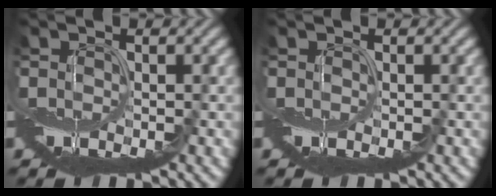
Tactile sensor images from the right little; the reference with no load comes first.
{"total": 0.0}